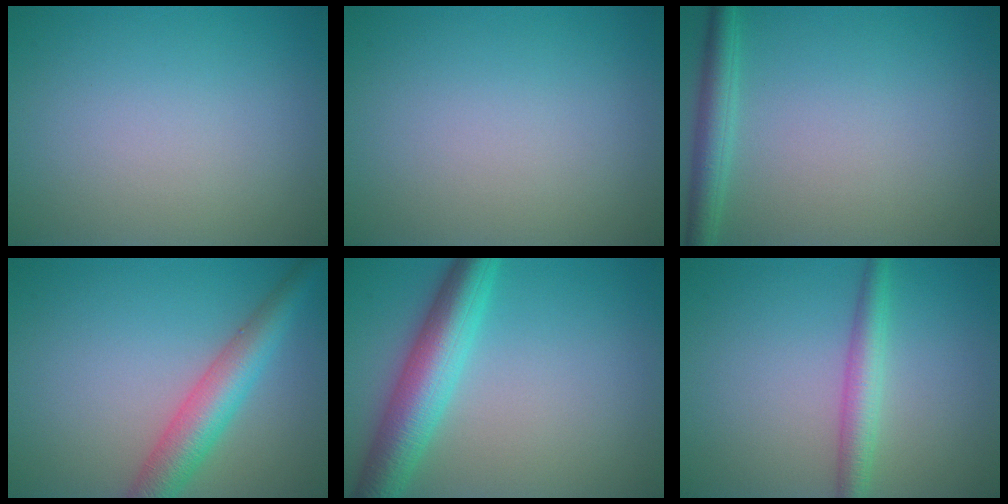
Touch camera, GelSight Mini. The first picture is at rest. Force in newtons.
{"total": 0.0}
{"total": 2.7, "press": 2.7, "slide": 0.1}
{"total": 5.3, "press": 5.3, "slide": 0.1}
{"total": 6.5, "press": 6.5, "slide": 0.1}
{"total": 2.9, "press": 2.9, "slide": 0.1}